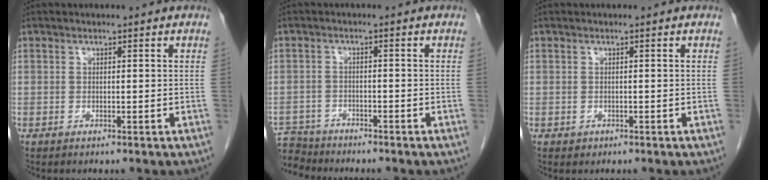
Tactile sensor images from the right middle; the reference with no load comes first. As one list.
[{"total": 5.8, "force": [-5.6, 1.6, -0.5], "torque": [0.010, -0.002, -0.104]}, {"total": 0.6, "force": [-0.2, 0.5, 0.1], "torque": [-0.004, 0.002, 0.000]}]